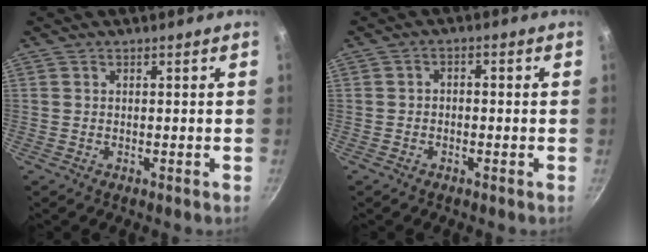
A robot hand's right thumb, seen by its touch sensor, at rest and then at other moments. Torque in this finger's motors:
{"motor_torque": [0.06, -0.02, 0.10, 0.14, 0.09]}